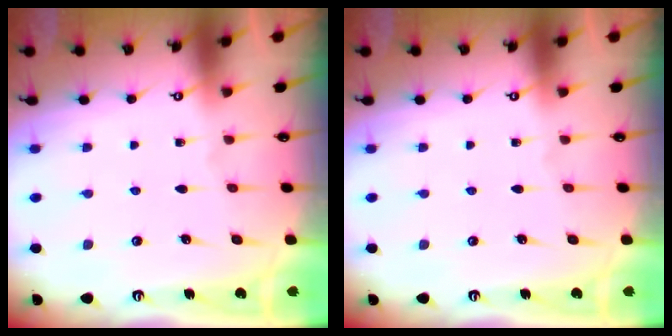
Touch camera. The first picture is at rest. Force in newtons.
{"total": 0.0}